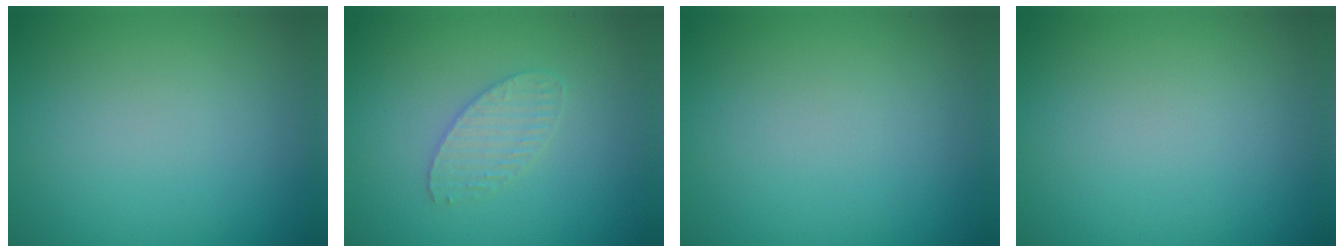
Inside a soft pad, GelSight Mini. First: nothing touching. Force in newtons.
{"total": 2.0, "press": 2.0, "slide": 0.1}
{"total": 0.0}
{"total": 0.0}